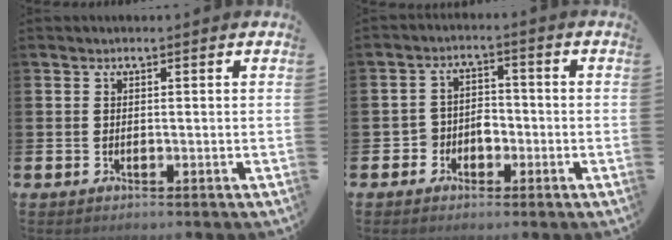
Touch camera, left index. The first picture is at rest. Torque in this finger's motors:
{"motor_torque": [0.06, 0.07, 0.08, 0.02]}